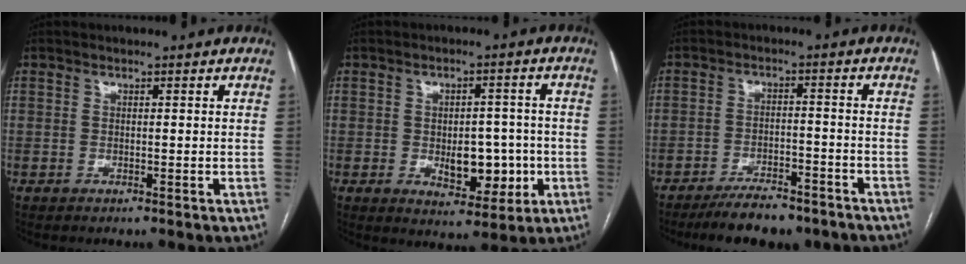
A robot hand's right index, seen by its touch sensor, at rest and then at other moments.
{"total": 8.0, "force": [-1.6, 4.2, 6.6], "torque": [-0.086, 0.005, -0.012]}
{"total": 9.8, "force": [-8.0, 2.9, 4.8], "torque": [-0.068, -0.007, -0.123]}